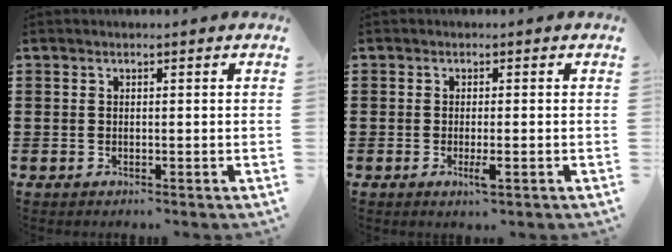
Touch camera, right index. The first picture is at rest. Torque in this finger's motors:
{"motor_torque": [0.36, -0.03, 0.10, 0.02]}